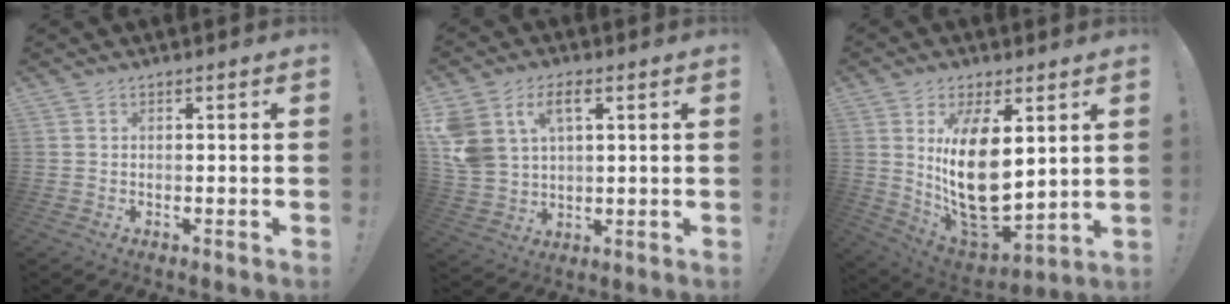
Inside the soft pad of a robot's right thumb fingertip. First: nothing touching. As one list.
[{"total": 10.4, "force": [4.5, 6.8, 6.4], "torque": [-0.142, -0.012, 0.086]}, {"total": 19.5, "force": [5.0, 10.2, 15.8], "torque": [-0.292, -0.055, 0.097]}]